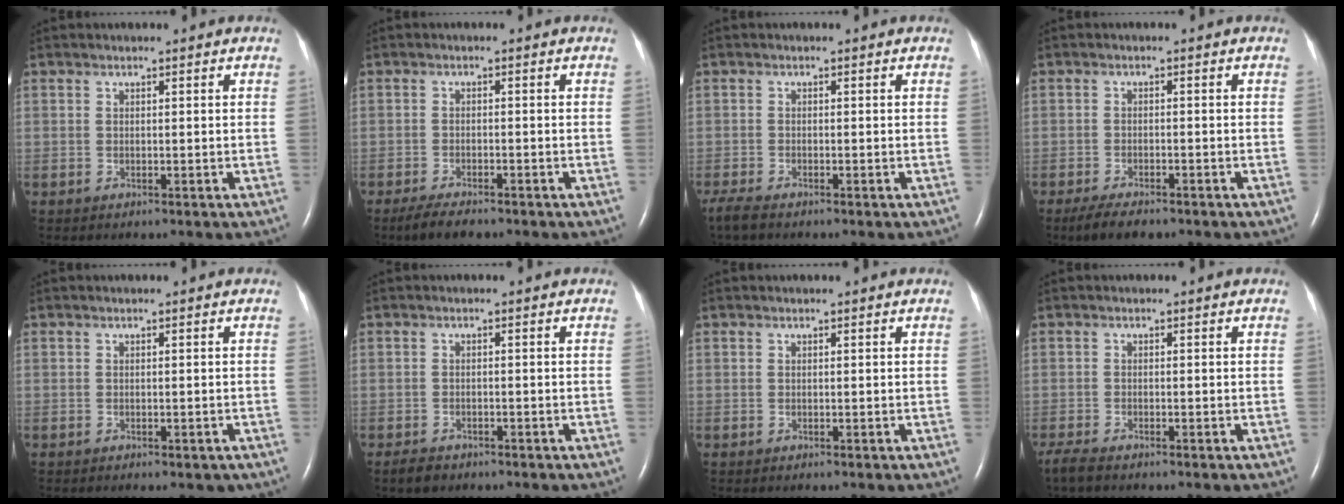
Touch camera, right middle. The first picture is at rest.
{"total": 4.0, "force": [-3.1, 0.9, 2.3], "torque": [-0.048, -0.009, -0.051]}
{"total": 2.9, "force": [-2.3, 0.5, 1.6], "torque": [-0.040, -0.011, -0.041]}
{"total": 4.8, "force": [-3.7, 1.4, 2.8], "torque": [-0.053, -0.009, -0.056]}
{"total": 2.0, "force": [-1.3, 0.9, 1.2], "torque": [-0.013, -0.004, -0.009]}
{"total": 2.1, "force": [-1.6, 1.1, 0.7], "torque": [-0.021, -0.001, -0.021]}
{"total": 0.0}
{"total": 2.5, "force": [-2.1, 0.4, 1.3], "torque": [-0.035, -0.009, -0.038]}